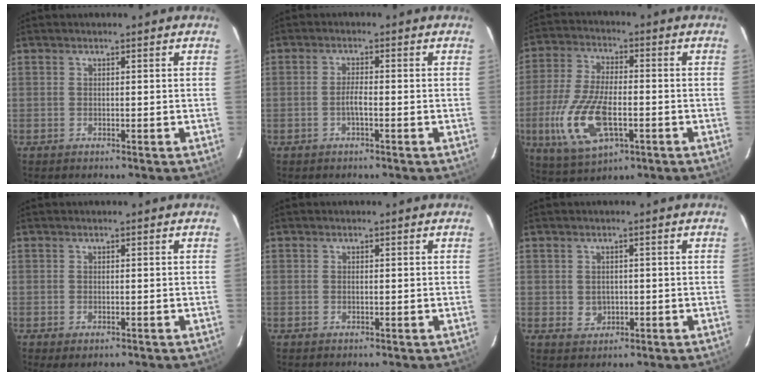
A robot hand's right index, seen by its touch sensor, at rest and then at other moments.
{"total": 2.1, "force": [-0.9, 0.2, 1.9], "torque": [-0.035, 0.000, -0.018]}
{"total": 15.4, "force": [-4.3, 6.8, 13.1], "torque": [-0.285, -0.013, -0.075]}
{"total": 1.5, "force": [-0.7, 0.9, 1.1], "torque": [-0.019, -0.007, -0.008]}
{"total": 0.6, "force": [0.0, 0.3, 0.6], "torque": [-0.011, 0.002, 0.000]}
{"total": 2.8, "force": [-0.1, 2.6, 1.1], "torque": [-0.019, 0.003, 0.005]}